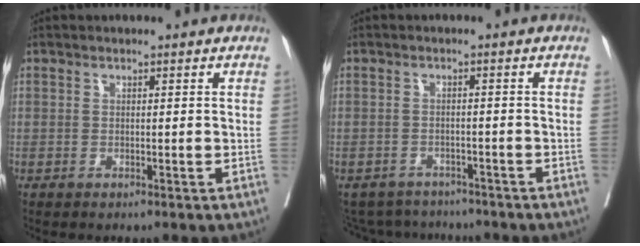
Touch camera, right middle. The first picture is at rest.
{"total": 6.9, "force": [-6.6, 2.1, 0.4], "torque": [-0.006, 0.012, -0.090]}